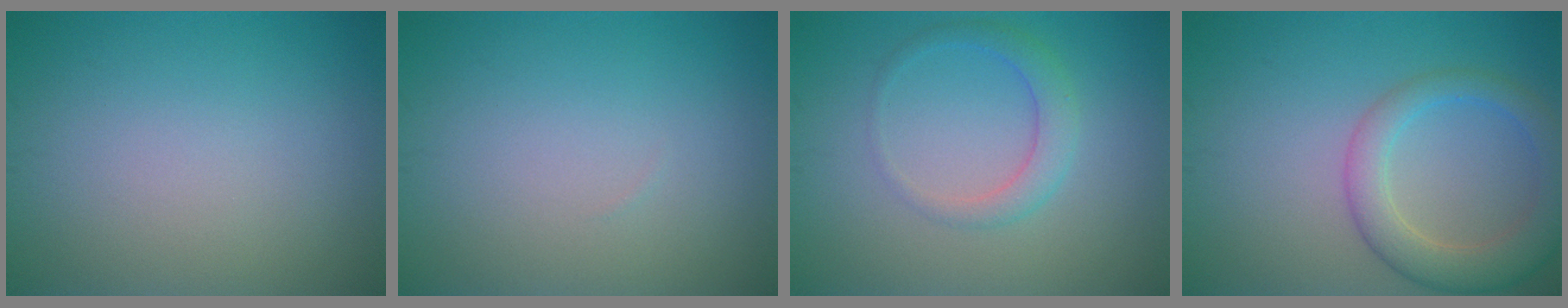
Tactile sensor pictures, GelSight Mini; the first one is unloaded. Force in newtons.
{"total": 0.0}
{"total": 2.4, "press": 2.4, "slide": 0.1}
{"total": 4.6, "press": 4.6, "slide": 0.2}